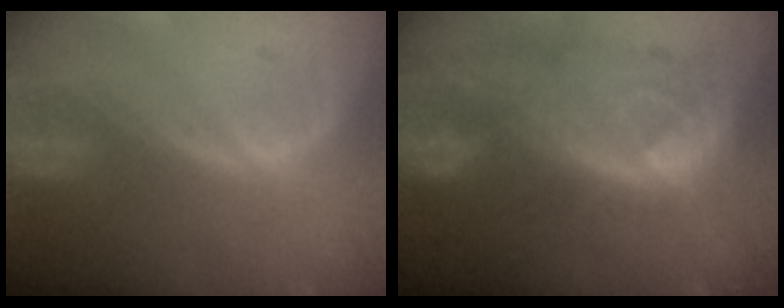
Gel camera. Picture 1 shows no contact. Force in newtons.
{"total": 10.9, "press": 9.7, "slide": 5.0}